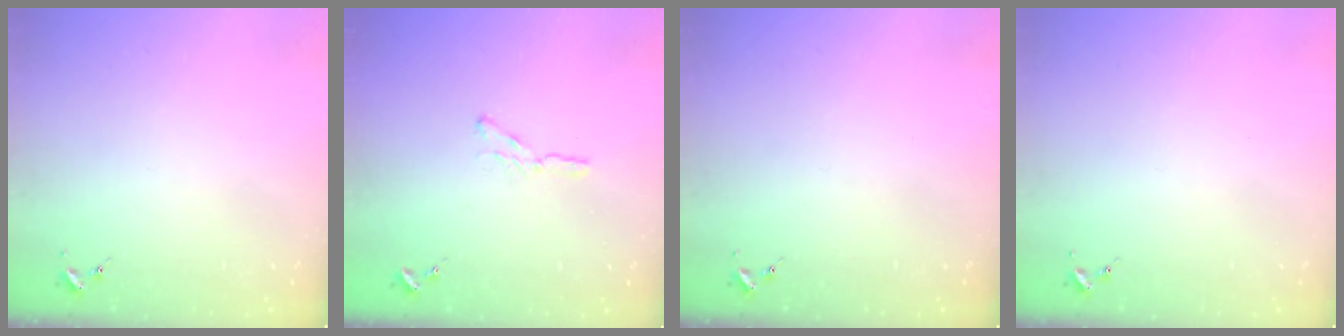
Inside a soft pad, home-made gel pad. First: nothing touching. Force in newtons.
{"total": 4.3, "press": 4.2, "slide": 0.4}
{"total": 0.0}
{"total": 0.0}